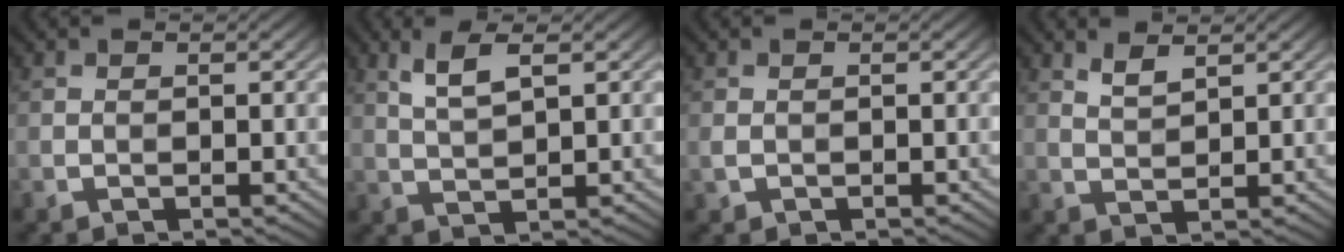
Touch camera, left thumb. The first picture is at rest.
{"total": 4.1, "force": [2.1, 1.2, 3.4], "torque": [-0.081, 0.002, 0.046]}
{"total": 0.9, "force": [-0.2, 0.8, 0.5], "torque": [-0.017, -0.005, -0.002]}
{"total": 2.4, "force": [1.7, 0.6, 1.4], "torque": [-0.035, -0.001, 0.038]}